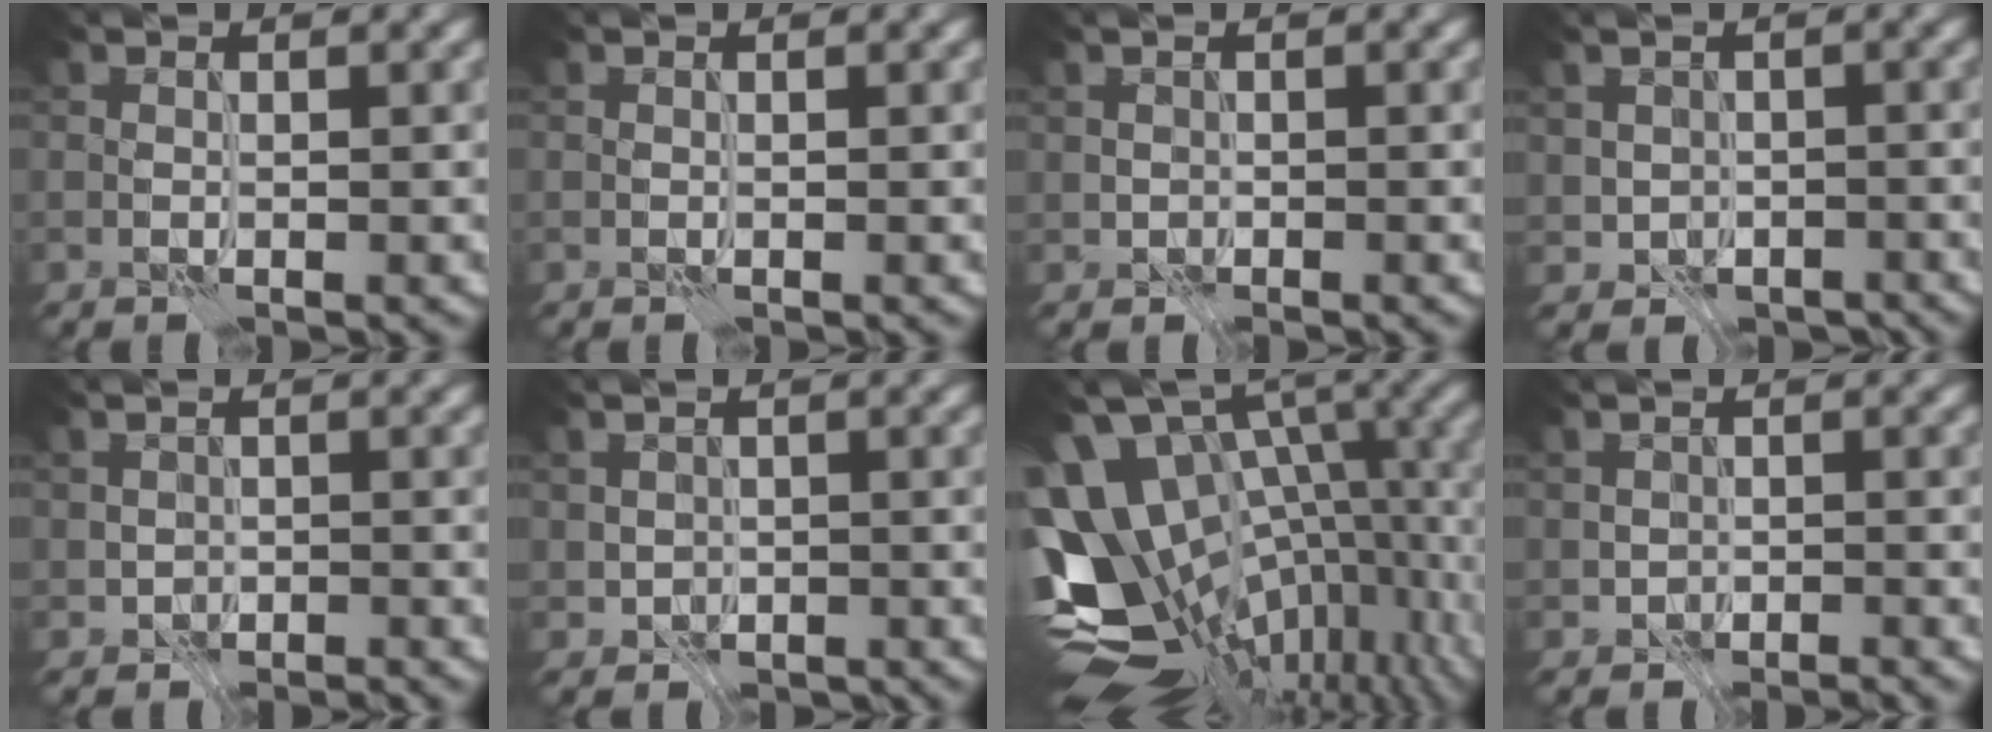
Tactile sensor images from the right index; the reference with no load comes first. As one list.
[{"total": 0.0}, {"total": 0.6, "force": [0.2, 0.6, 0.0], "torque": [0.001, 0.000, 0.007]}, {"total": 3.1, "force": [-0.6, 2.8, 1.1], "torque": [-0.017, -0.001, -0.008]}, {"total": 1.3, "force": [-0.4, 1.2, 0.2], "torque": [0.002, -0.006, -0.007]}, {"total": 2.2, "force": [-0.2, 2.0, 0.6], "torque": [-0.012, -0.002, -0.001]}, {"total": 15.2, "force": [-1.5, 10.5, 10.8], "torque": [-0.211, 0.000, 0.004]}, {"total": 1.4, "force": [-0.8, 1.1, 0.3], "torque": [0.002, -0.007, -0.014]}]